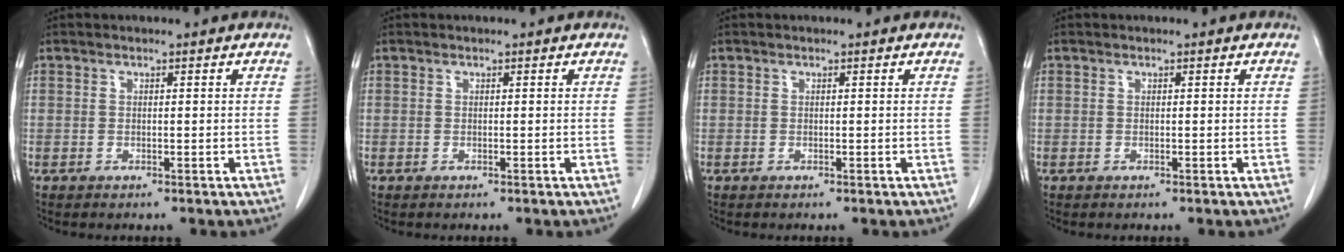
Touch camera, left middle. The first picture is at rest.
{"total": 0.0}
{"total": 0.0}
{"total": 0.0}